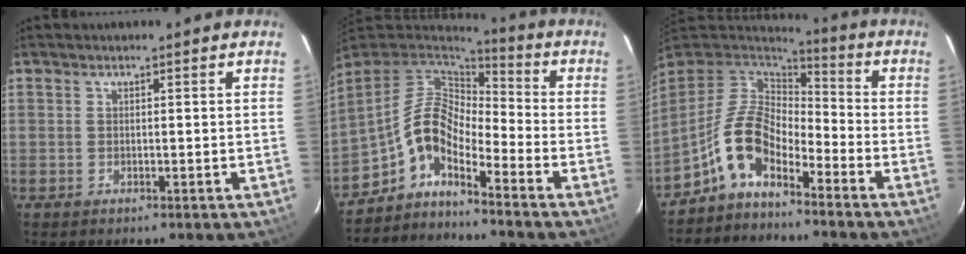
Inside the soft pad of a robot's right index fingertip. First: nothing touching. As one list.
[{"total": 8.2, "force": [-5.0, 3.1, 5.8], "torque": [-0.112, 0.023, -0.111]}, {"total": 10.3, "force": [-5.9, 5.0, 6.9], "torque": [-0.143, 0.017, -0.121]}]